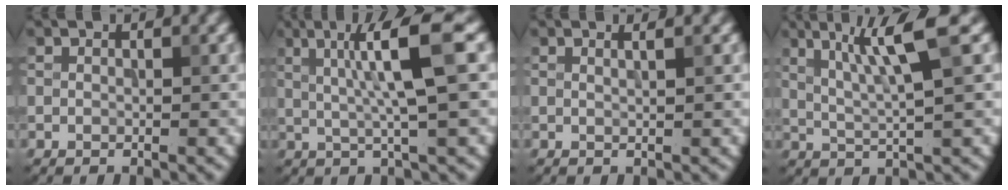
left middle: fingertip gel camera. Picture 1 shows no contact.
{"total": 6.6, "force": [1.5, 0.7, 6.4], "torque": [-0.109, 0.011, 0.025]}
{"total": 1.7, "force": [0.8, 0.7, 1.3], "torque": [-0.008, 0.001, -0.003]}
{"total": 5.5, "force": [2.2, 0.5, 5.0], "torque": [-0.097, 0.000, 0.043]}